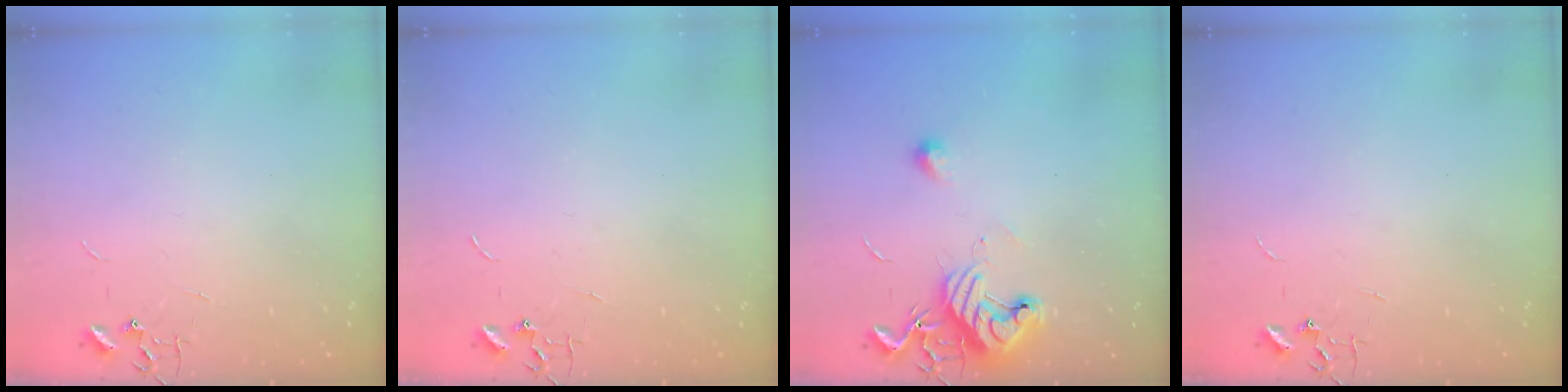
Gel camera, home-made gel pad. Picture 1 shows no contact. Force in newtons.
{"total": 0.0}
{"total": 11.6, "press": 11.6, "slide": 0.5}
{"total": 0.0}